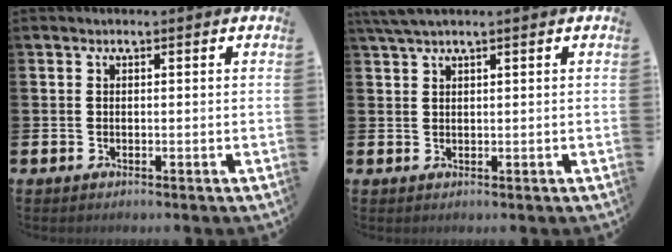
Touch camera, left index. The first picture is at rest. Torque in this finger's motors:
{"motor_torque": [0.18, 0.04, 0.27, 0.08]}